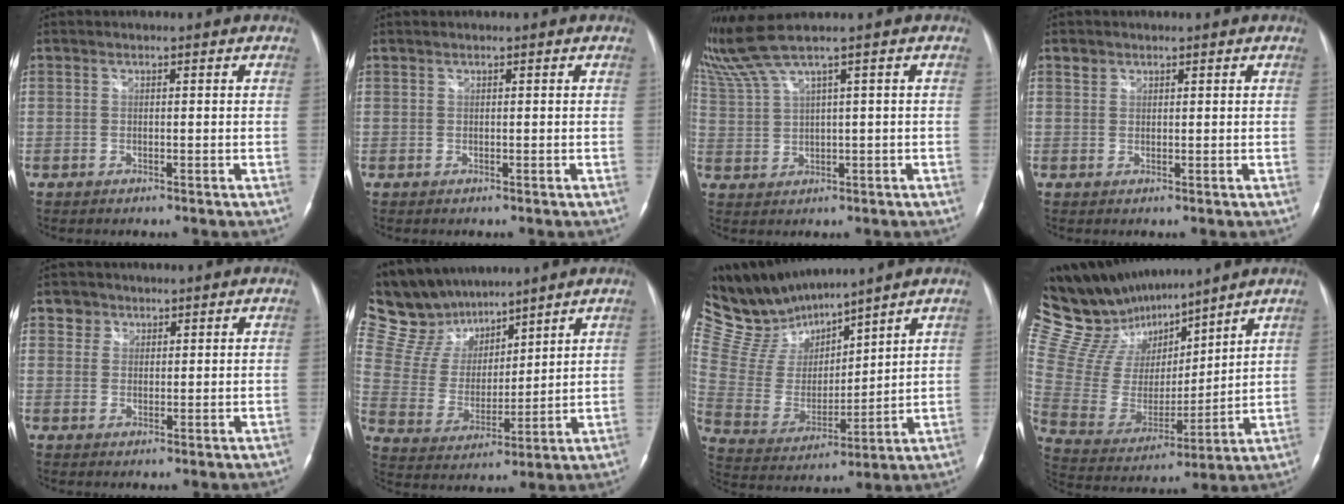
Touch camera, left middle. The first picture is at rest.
{"total": 0.0}
{"total": 5.6, "force": [4.4, -1.8, 2.9], "torque": [-0.079, 0.013, 0.101]}
{"total": 1.2, "force": [0.9, 0.8, 0.0], "torque": [0.003, 0.006, 0.013]}
{"total": 2.4, "force": [1.4, 1.9, -0.1], "torque": [0.009, 0.005, 0.017]}
{"total": 13.9, "force": [12.2, 5.4, 3.9], "torque": [-0.090, 0.026, 0.238]}
{"total": 12.5, "force": [12.0, 2.1, 2.9], "torque": [-0.085, 0.008, 0.252]}
{"total": 17.3, "force": [15.3, 4.7, 6.6], "torque": [-0.138, 0.011, 0.292]}